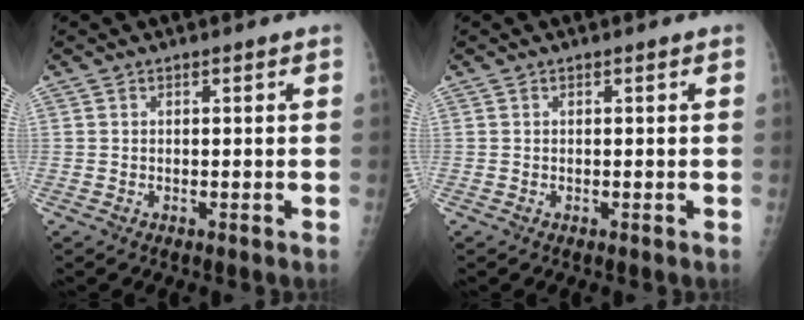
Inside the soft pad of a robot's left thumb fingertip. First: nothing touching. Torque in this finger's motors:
{"motor_torque": [-0.03, 0.02, -0.04, -0.03, 0.00]}